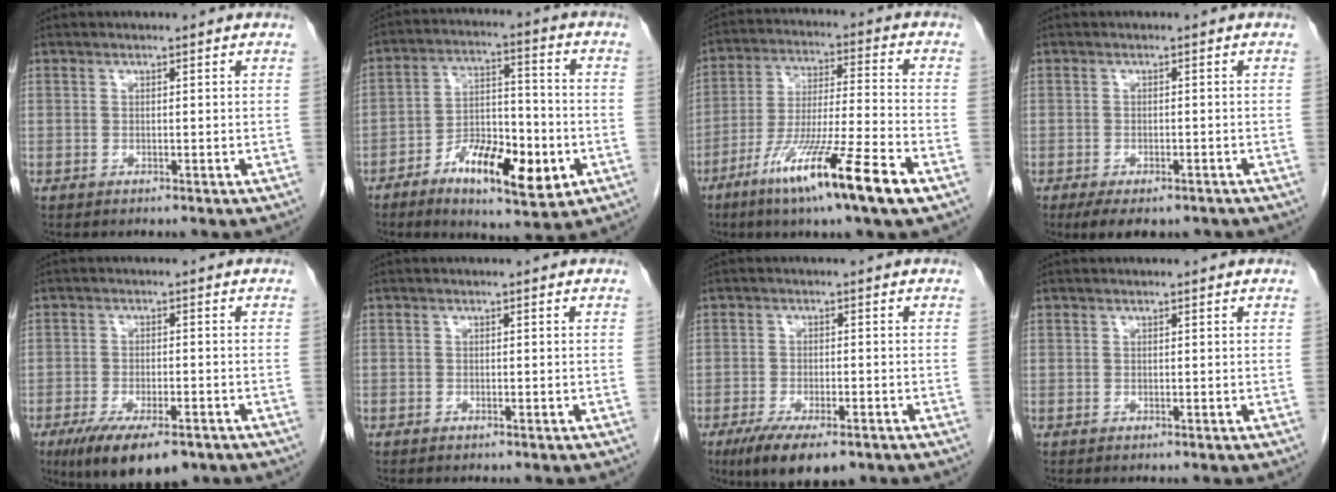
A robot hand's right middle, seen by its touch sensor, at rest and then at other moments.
{"total": 12.7, "force": [-5.3, 4.4, 10.7], "torque": [-0.182, 0.009, -0.084]}
{"total": 15.3, "force": [-8.6, -0.4, 12.7], "torque": [-0.243, -0.040, -0.157]}
{"total": 6.3, "force": [-4.7, 2.6, 3.3], "torque": [-0.045, -0.007, -0.066]}
{"total": 11.0, "force": [-7.5, 3.3, 7.3], "torque": [-0.121, -0.018, -0.116]}
{"total": 0.0}
{"total": 9.6, "force": [-6.6, 2.8, 6.4], "torque": [-0.101, -0.017, -0.102]}
{"total": 0.0}